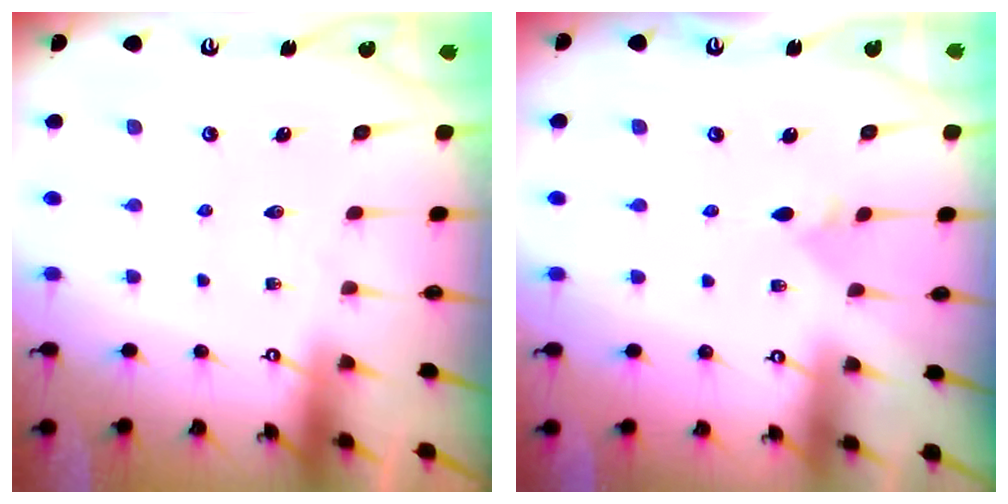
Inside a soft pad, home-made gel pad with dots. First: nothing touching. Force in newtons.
{"total": 2.8, "press": 2.7, "slide": 0.7}